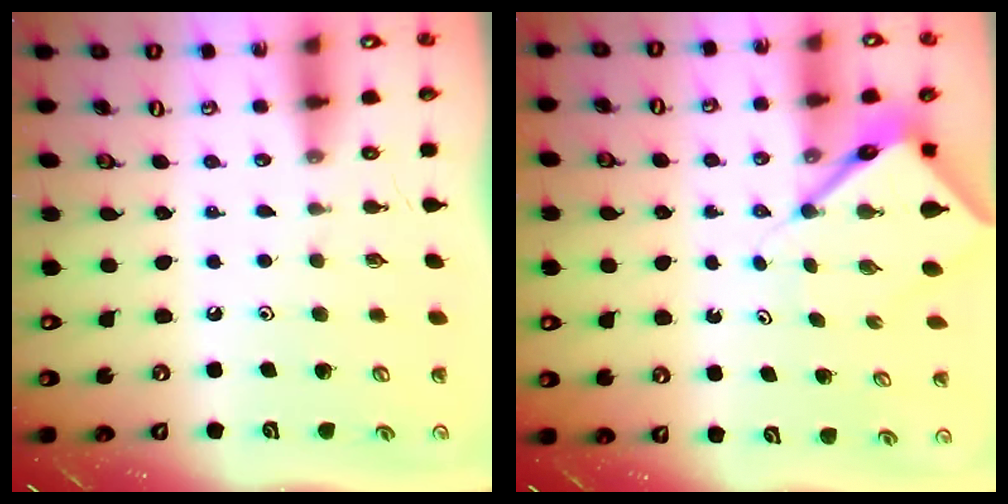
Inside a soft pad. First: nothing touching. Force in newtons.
{"total": 6.8, "press": 6.8, "slide": 0.6}